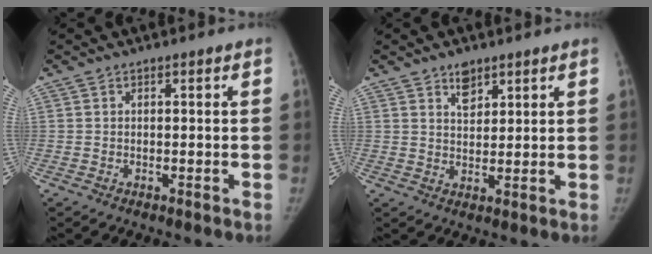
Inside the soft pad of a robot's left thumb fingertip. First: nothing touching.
{"total": 4.0, "force": [2.8, 2.2, 1.9], "torque": [-0.013, -0.020, 0.049]}